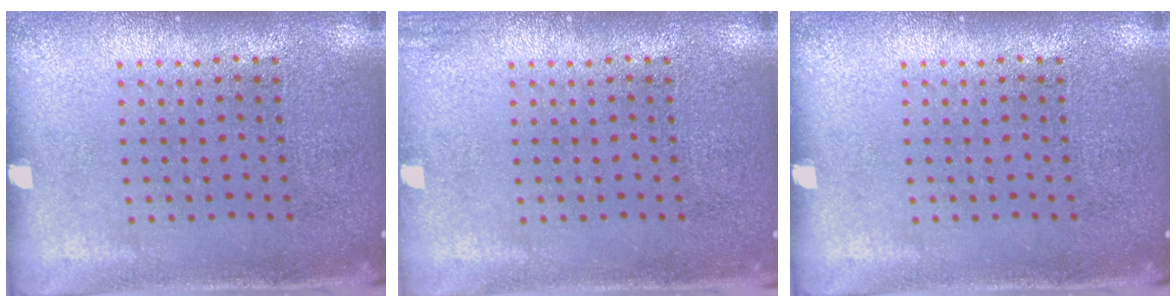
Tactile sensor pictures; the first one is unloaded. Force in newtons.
{"total": 0.9, "press": 0.9, "slide": 0.1}
{"total": 0.0}